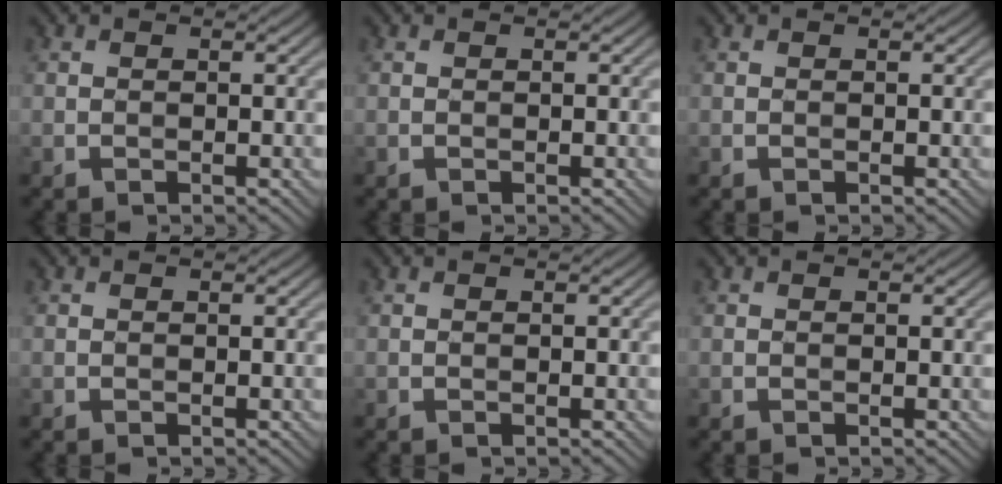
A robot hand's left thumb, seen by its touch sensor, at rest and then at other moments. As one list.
[{"total": 0.0}, {"total": 0.0}, {"total": 0.0}, {"total": 0.0}, {"total": 0.0}]